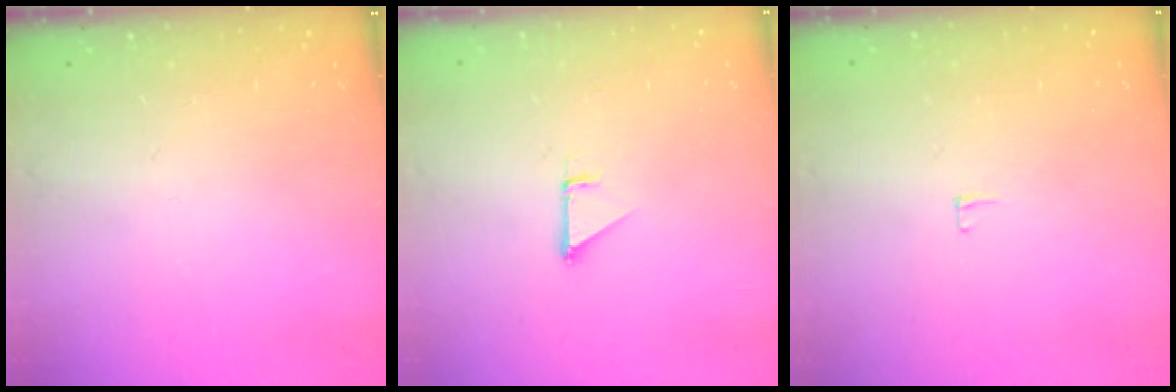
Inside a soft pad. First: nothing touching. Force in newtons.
{"total": 0.9, "press": 0.9, "slide": 0.1}
{"total": 3.4, "press": 3.3, "slide": 0.3}